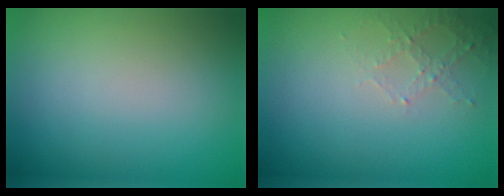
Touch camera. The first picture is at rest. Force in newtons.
{"total": 1.8, "press": 1.7, "slide": 0.5}